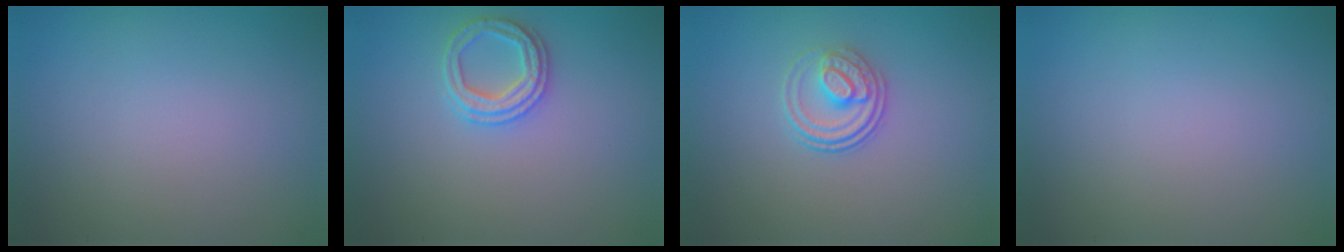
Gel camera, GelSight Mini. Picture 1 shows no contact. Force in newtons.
{"total": 2.4, "press": 2.4, "slide": 0.2}
{"total": 2.5, "press": 2.0, "slide": 1.5}
{"total": 0.0}